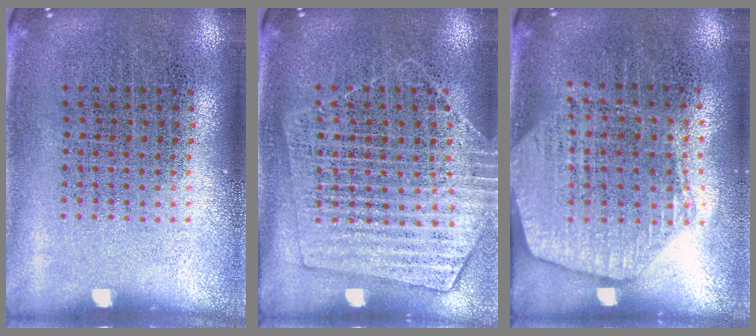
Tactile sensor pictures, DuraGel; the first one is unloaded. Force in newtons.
{"total": 1.4, "press": 1.4, "slide": 0.2}
{"total": 1.7, "press": 1.5, "slide": 0.8}